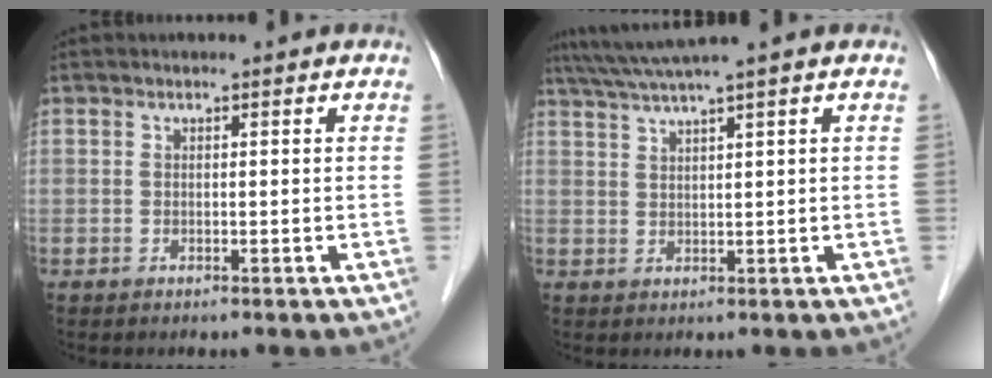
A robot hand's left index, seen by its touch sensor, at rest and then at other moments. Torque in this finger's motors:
{"motor_torque": [0.64, -0.71, 0.10, 0.03]}